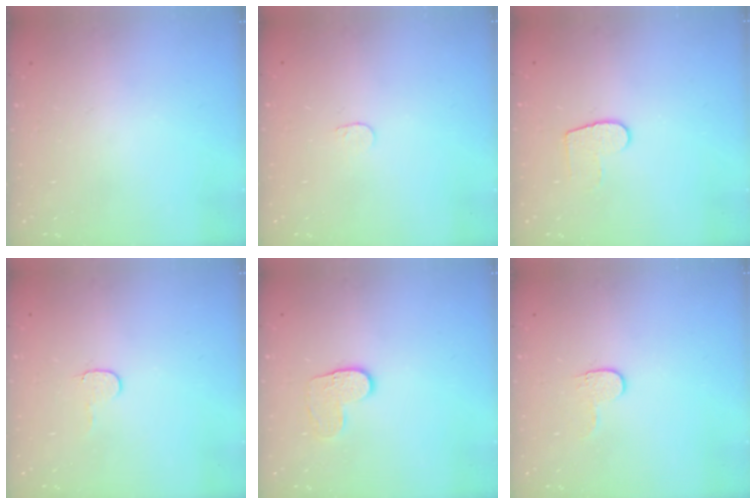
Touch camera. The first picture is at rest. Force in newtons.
{"total": 3.6, "press": 3.6, "slide": 0.3}
{"total": 6.3, "press": 6.3, "slide": 0.4}
{"total": 4.4, "press": 4.4, "slide": 0.3}
{"total": 5.5, "press": 5.5, "slide": 0.4}
{"total": 3.6, "press": 3.6, "slide": 0.4}